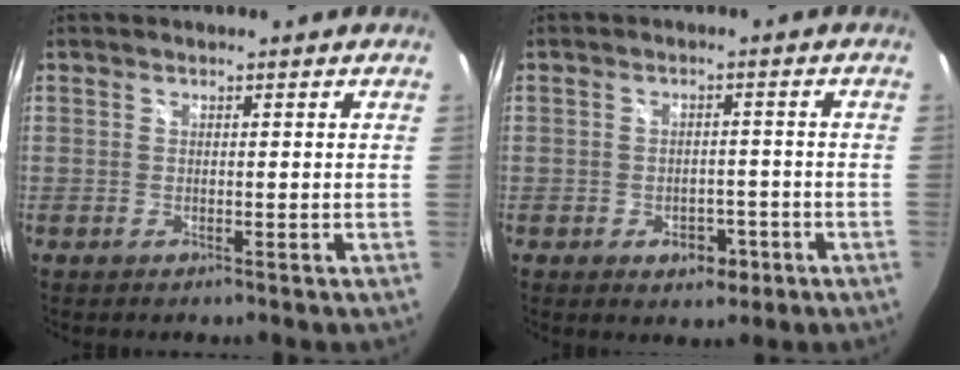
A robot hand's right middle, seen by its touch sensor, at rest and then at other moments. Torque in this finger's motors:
{"motor_torque": [0.29, -0.39, 0.06, 0.00]}